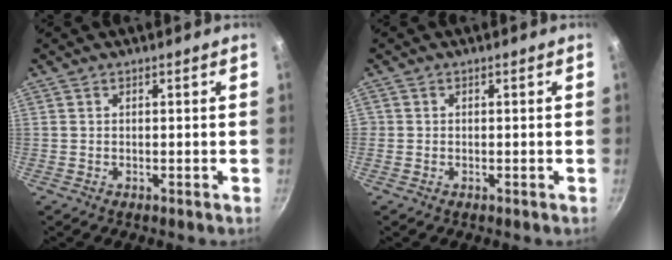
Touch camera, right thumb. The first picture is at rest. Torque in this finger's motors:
{"motor_torque": [0.21, 0.11, 0.06, 0.38, 0.04]}